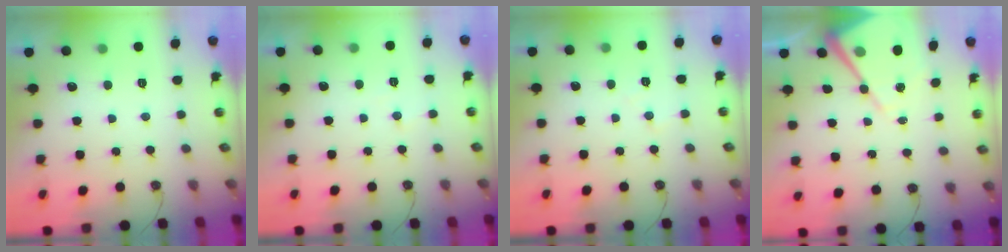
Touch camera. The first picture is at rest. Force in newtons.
{"total": 4.7, "press": 4.6, "slide": 0.6}
{"total": 5.7, "press": 5.7, "slide": 0.9}
{"total": 12.2, "press": 12.1, "slide": 1.3}